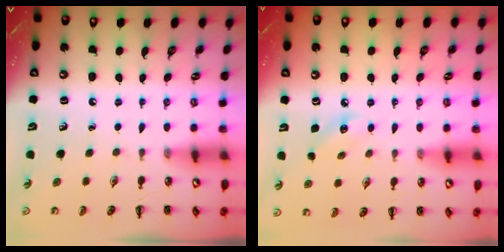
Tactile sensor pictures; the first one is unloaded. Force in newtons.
{"total": 6.2, "press": 6.0, "slide": 1.7}